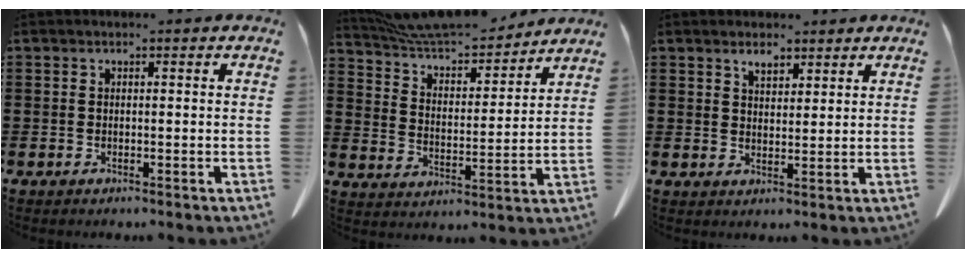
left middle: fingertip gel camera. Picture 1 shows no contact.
{"total": 6.9, "force": [6.6, 1.0, 1.7], "torque": [-0.065, -0.045, 0.116]}
{"total": 2.8, "force": [2.3, 1.2, 1.1], "torque": [-0.019, 0.002, 0.040]}